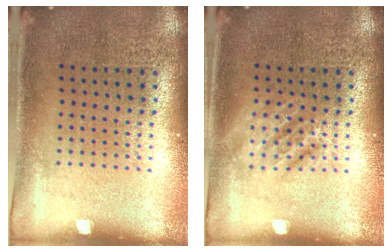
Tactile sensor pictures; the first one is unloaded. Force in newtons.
{"total": 1.9, "press": 1.9, "slide": 0.3}